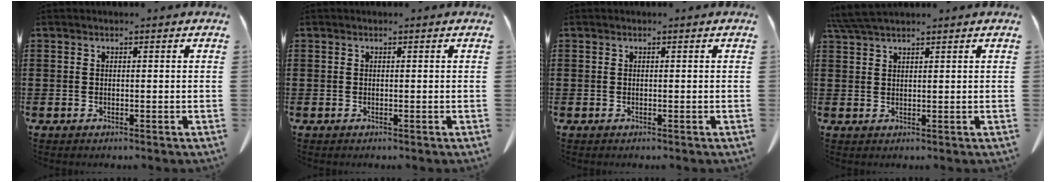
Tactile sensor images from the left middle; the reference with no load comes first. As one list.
[{"total": 0.0}, {"total": 0.0}, {"total": 3.9, "force": [3.3, 0.3, 2.1], "torque": [-0.050, -0.003, 0.065]}]